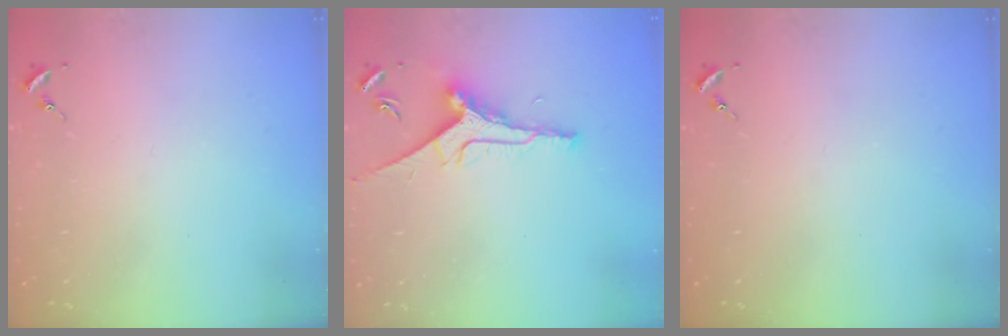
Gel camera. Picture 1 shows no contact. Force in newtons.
{"total": 9.5, "press": 9.5, "slide": 0.8}
{"total": 0.0}